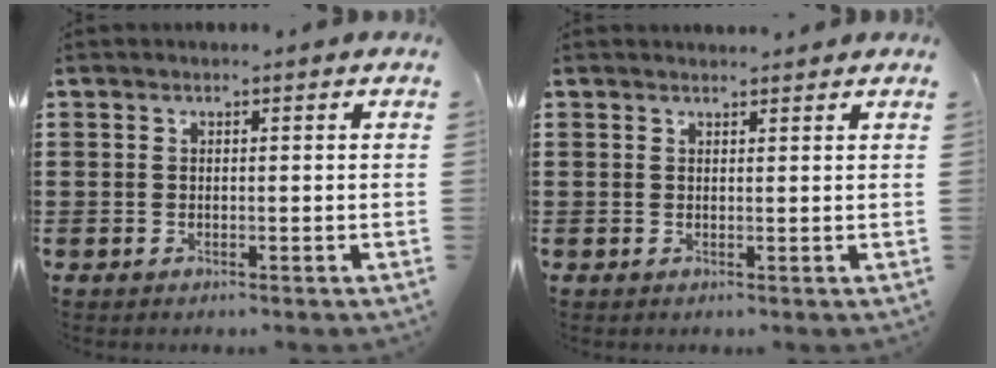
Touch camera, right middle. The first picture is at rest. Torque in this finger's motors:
{"motor_torque": [-0.09, -0.13, -0.12, -0.03]}